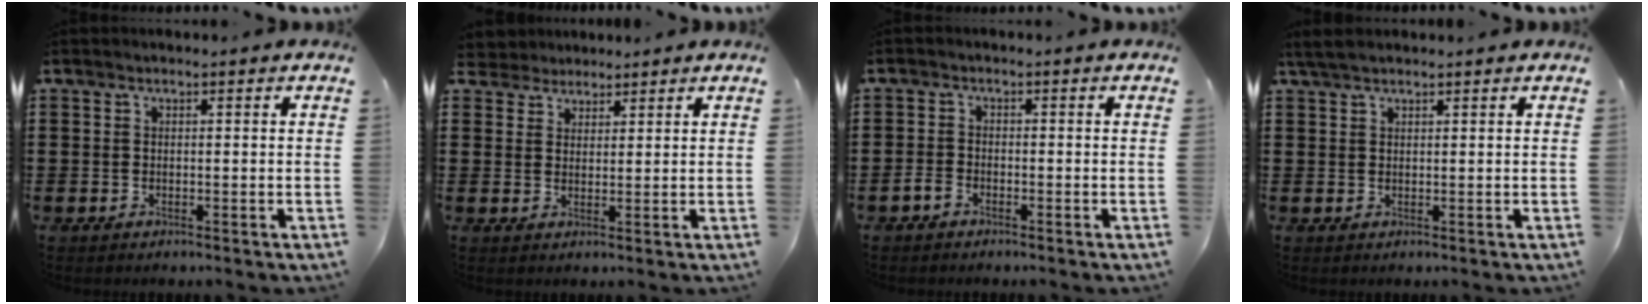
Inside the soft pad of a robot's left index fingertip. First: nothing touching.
{"total": 2.6, "force": [2.3, 1.3, -0.3], "torque": [-0.007, 0.004, 0.043]}
{"total": 1.7, "force": [-1.4, 0.8, 0.6], "torque": [-0.024, 0.002, -0.032]}
{"total": 2.2, "force": [1.7, 0.5, 1.4], "torque": [-0.031, 0.001, 0.032]}